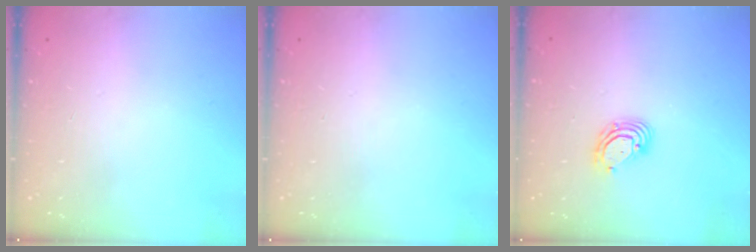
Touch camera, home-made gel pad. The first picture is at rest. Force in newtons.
{"total": 0.0}
{"total": 6.2, "press": 6.1, "slide": 0.9}